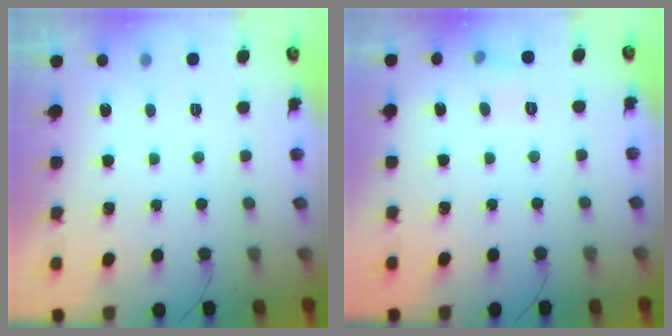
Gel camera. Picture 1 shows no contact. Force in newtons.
{"total": 5.1, "press": 4.9, "slide": 1.5}